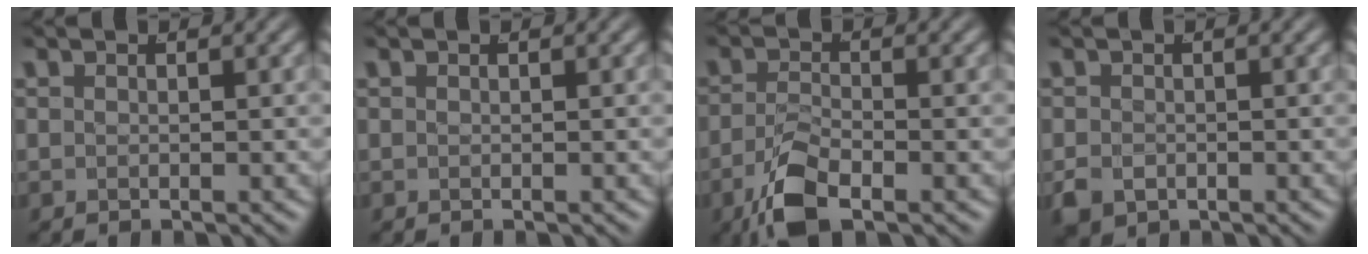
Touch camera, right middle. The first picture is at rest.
{"total": 0.0}
{"total": 4.6, "force": [-2.9, 1.5, 3.3], "torque": [-0.062, -0.012, -0.045]}
{"total": 3.1, "force": [-1.7, 2.2, 1.4], "torque": [-0.039, -0.028, -0.014]}